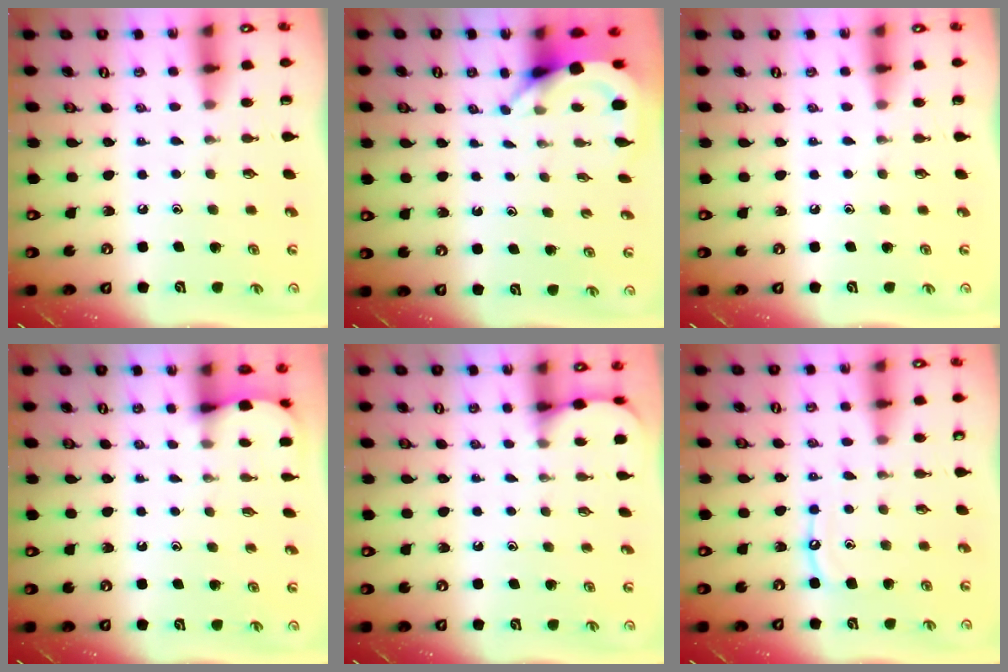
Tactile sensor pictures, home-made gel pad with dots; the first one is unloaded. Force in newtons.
{"total": 3.9, "press": 3.9, "slide": 0.3}
{"total": 0.0}
{"total": 2.6, "press": 2.6, "slide": 0.3}
{"total": 2.4, "press": 2.4, "slide": 0.2}
{"total": 7.1, "press": 7.0, "slide": 0.6}